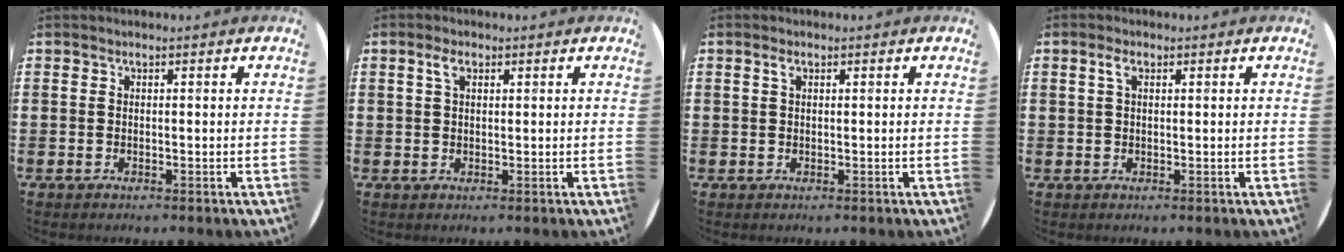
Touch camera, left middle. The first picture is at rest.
{"total": 2.2, "force": [1.1, 1.1, 1.5], "torque": [-0.026, 0.004, 0.017]}
{"total": 1.1, "force": [0.6, 0.6, 0.8], "torque": [-0.009, 0.002, 0.008]}
{"total": 1.8, "force": [0.8, 0.8, 1.4], "torque": [-0.023, 0.003, 0.011]}